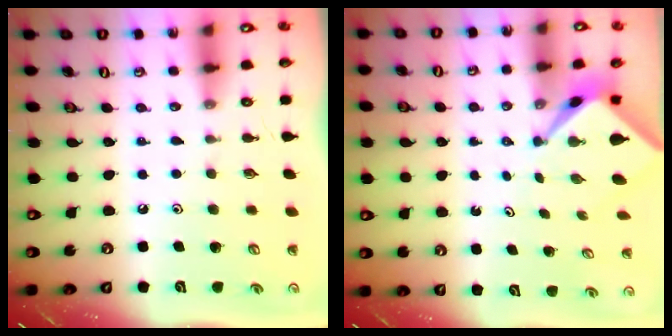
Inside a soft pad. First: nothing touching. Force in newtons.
{"total": 2.4, "press": 2.4, "slide": 0.2}